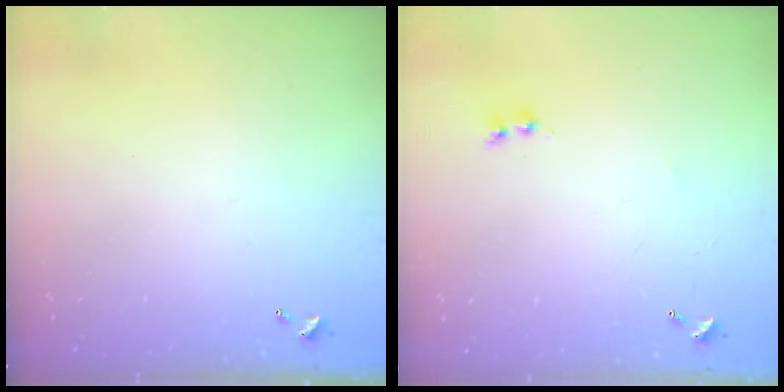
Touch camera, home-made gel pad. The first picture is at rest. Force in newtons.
{"total": 1.8, "press": 1.8, "slide": 0.3}